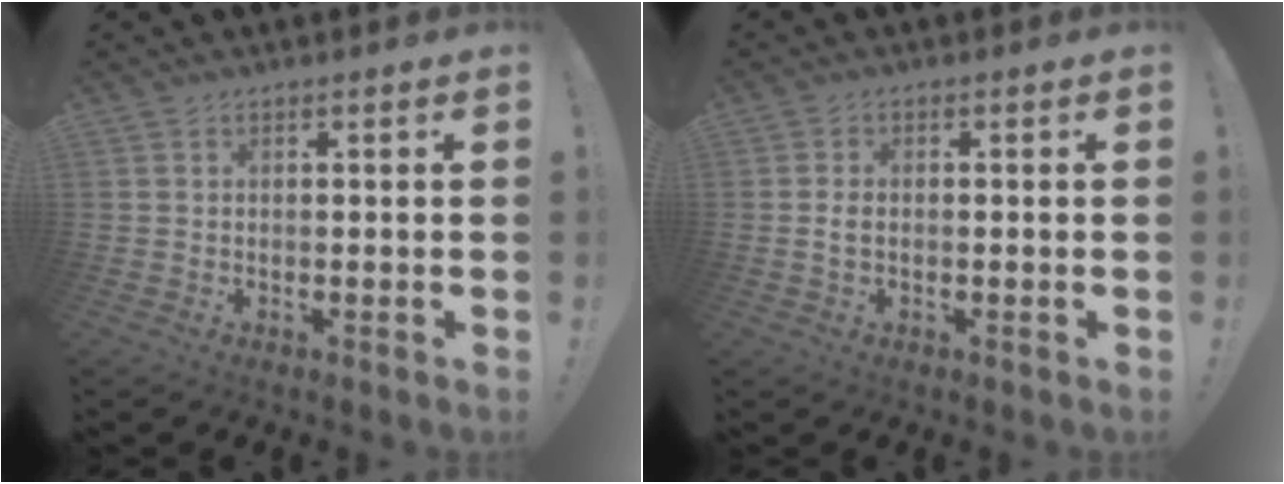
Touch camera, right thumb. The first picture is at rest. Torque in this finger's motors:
{"motor_torque": [-0.19, -0.10, -0.05, 0.47, -0.04]}